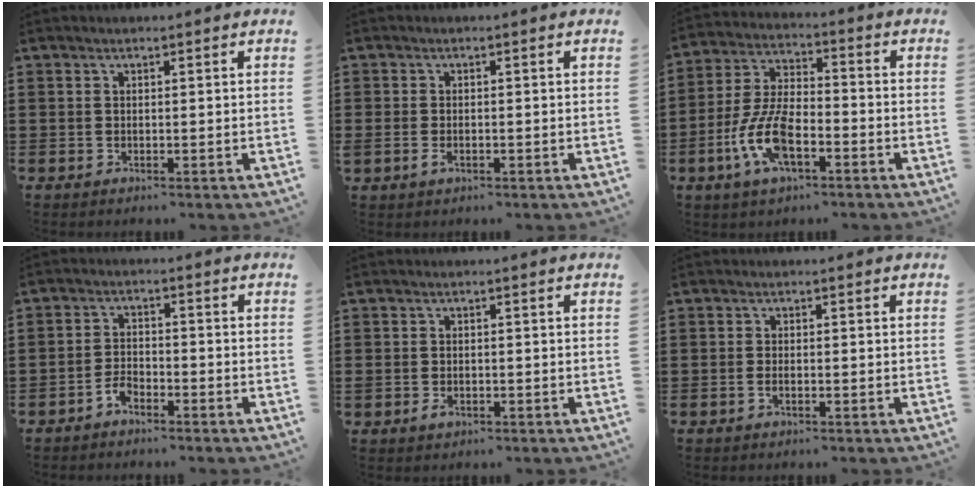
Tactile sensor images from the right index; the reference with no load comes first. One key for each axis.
{"total": 1.6, "fx": -0.6, "fy": 0.7, "fz": 1.2, "tx": -0.032, "ty": -0.007, "tz": -0.013}
{"total": 9.6, "fx": -3.7, "fy": 4.2, "fz": 7.8, "tx": -0.182, "ty": -0.007, "tz": -0.072}
{"total": 2.6, "fx": -2.1, "fy": 1.1, "fz": 0.9, "tx": -0.021, "ty": 0.005, "tz": -0.043}
{"total": 1.4, "fx": -0.7, "fy": 0.9, "fz": 0.8, "tx": -0.020, "ty": -0.004, "tz": -0.013}
{"total": 0.9, "fx": -0.4, "fy": 0.2, "fz": 0.7, "tx": -0.016, "ty": -0.005, "tz": -0.006}